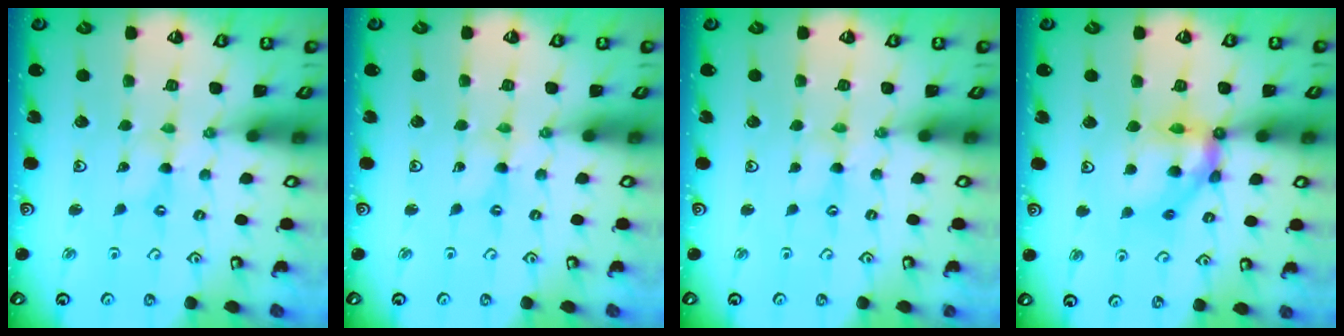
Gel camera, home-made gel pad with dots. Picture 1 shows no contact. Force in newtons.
{"total": 0.0}
{"total": 0.7, "press": 0.7, "slide": 0.1}
{"total": 11.7, "press": 11.6, "slide": 1.7}